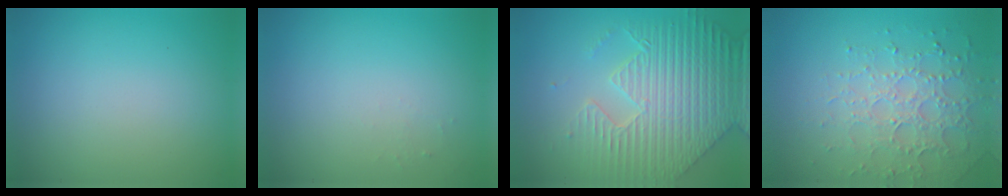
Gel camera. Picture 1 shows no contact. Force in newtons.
{"total": 0.5, "press": 0.5, "slide": 0.2}
{"total": 8.9, "press": 6.6, "slide": 5.9}
{"total": 4.4, "press": 3.6, "slide": 2.6}